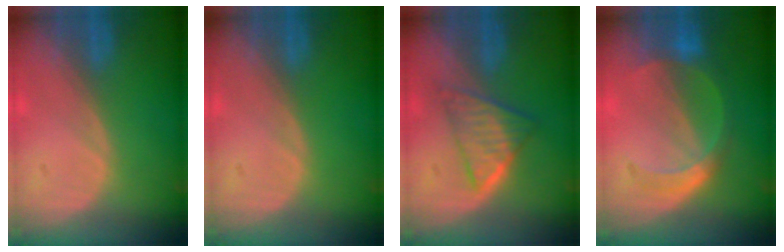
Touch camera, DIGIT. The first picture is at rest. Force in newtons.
{"total": 0.0}
{"total": 5.8, "press": 5.5, "slide": 1.7}
{"total": 5.6, "press": 5.3, "slide": 1.9}